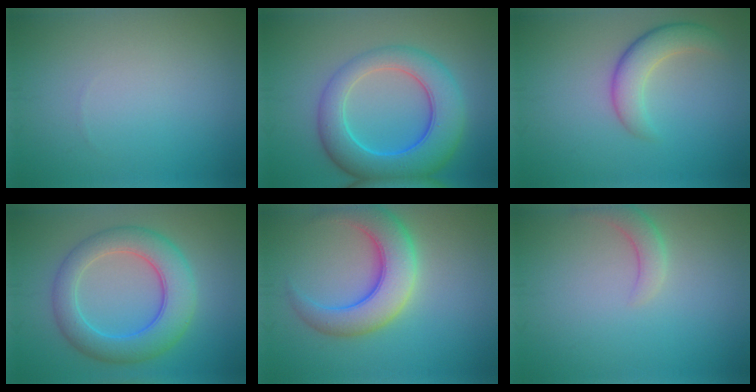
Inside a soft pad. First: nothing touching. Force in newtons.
{"total": 8.3, "press": 8.3, "slide": 0.4}
{"total": 3.8, "press": 3.8, "slide": 0.2}
{"total": 7.0, "press": 7.0, "slide": 0.4}
{"total": 6.9, "press": 6.9, "slide": 0.3}
{"total": 2.1, "press": 2.1, "slide": 0.3}